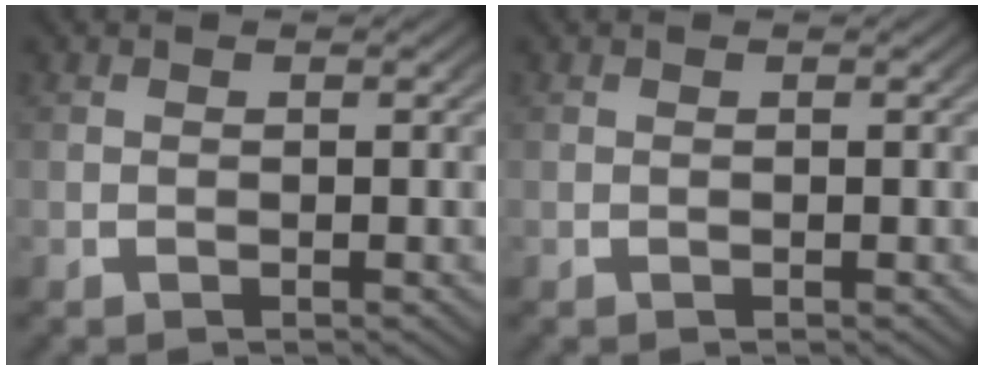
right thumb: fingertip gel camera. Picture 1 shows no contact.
{"total": 0.0}